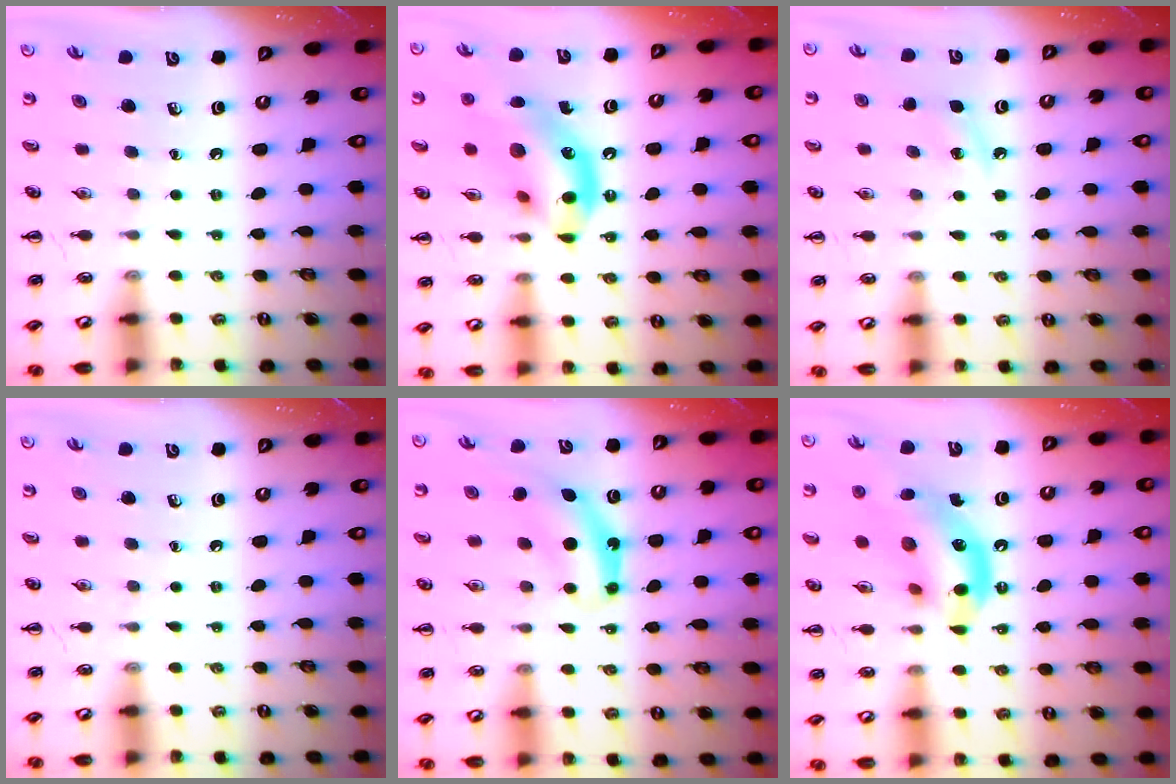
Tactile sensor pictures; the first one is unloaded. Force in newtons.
{"total": 15.5, "press": 15.1, "slide": 3.8}
{"total": 4.5, "press": 4.3, "slide": 1.4}
{"total": 0.0}
{"total": 7.0, "press": 7.0, "slide": 0.2}
{"total": 15.1, "press": 14.9, "slide": 2.4}